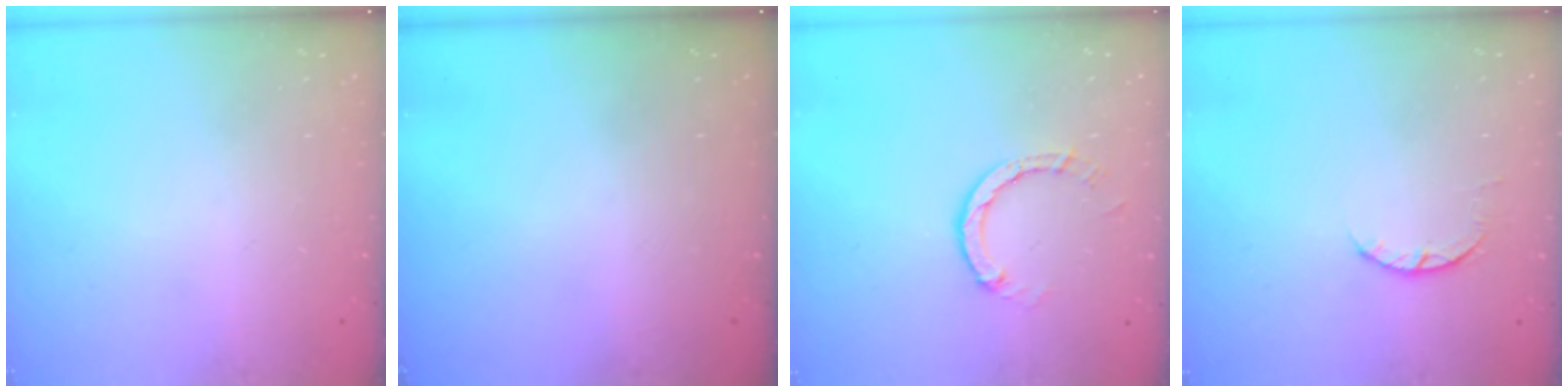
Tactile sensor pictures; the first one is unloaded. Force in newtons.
{"total": 0.0}
{"total": 3.2, "press": 3.2, "slide": 0.2}
{"total": 3.2, "press": 3.2, "slide": 0.4}